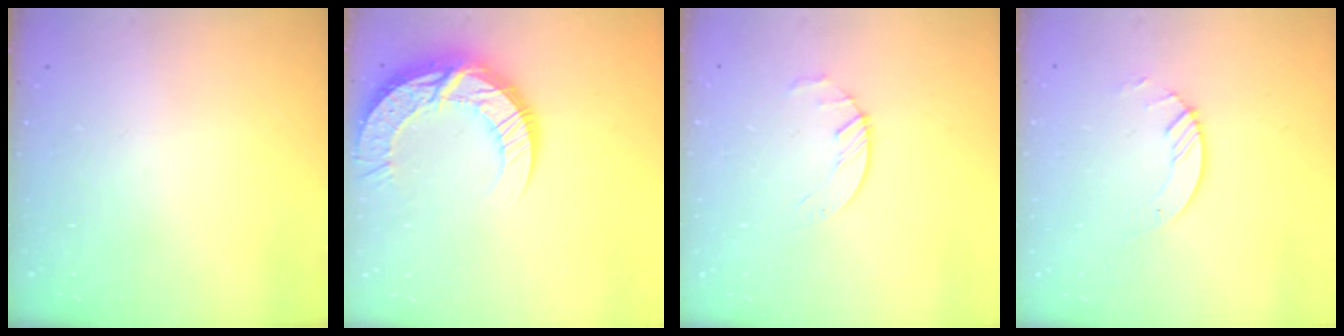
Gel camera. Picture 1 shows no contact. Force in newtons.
{"total": 16.6, "press": 16.5, "slide": 1.4}
{"total": 2.7, "press": 2.6, "slide": 0.3}
{"total": 3.9, "press": 3.9, "slide": 0.4}